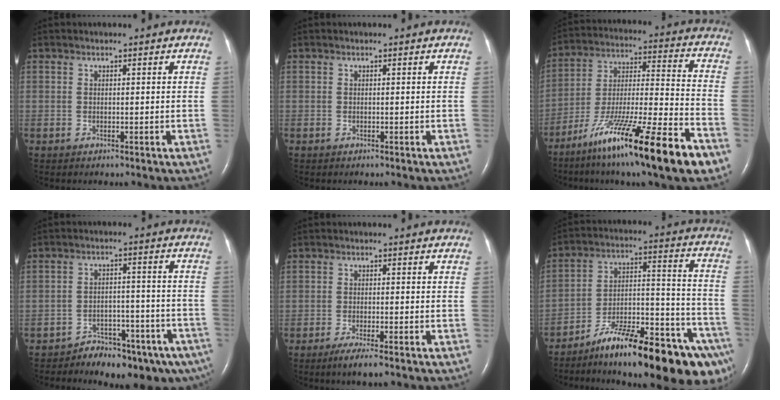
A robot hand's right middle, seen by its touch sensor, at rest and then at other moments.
{"total": 0.0}
{"total": 22.9, "force": [-14.4, 1.0, 17.8], "torque": [-0.276, -0.044, -0.248]}
{"total": 11.2, "force": [-9.0, 4.0, 5.4], "torque": [-0.053, 0.033, -0.123]}
{"total": 4.0, "force": [-2.7, 0.3, 3.0], "torque": [-0.056, -0.012, -0.042]}
{"total": 23.5, "force": [-16.7, 4.2, 15.9], "torque": [-0.168, 0.034, -0.255]}